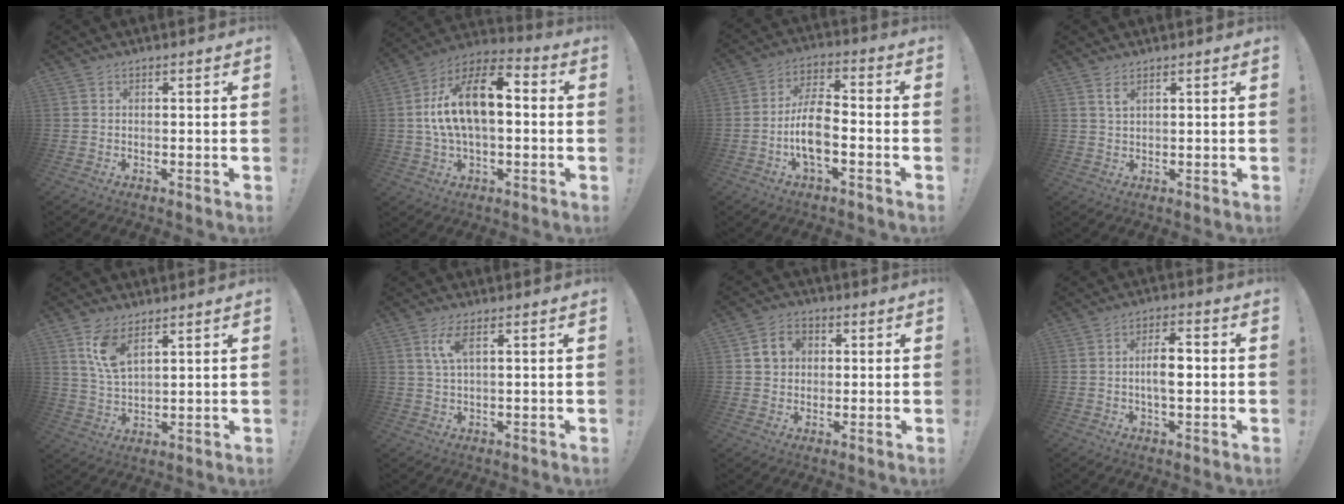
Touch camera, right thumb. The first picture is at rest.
{"total": 17.1, "force": [1.8, 8.9, 14.5], "torque": [-0.253, 0.002, 0.026]}
{"total": 11.2, "force": [-3.7, 5.1, 9.2], "torque": [-0.188, 0.014, -0.071]}
{"total": 2.3, "force": [1.4, 0.9, 1.7], "torque": [-0.028, -0.003, 0.023]}
{"total": 8.9, "force": [5.2, 4.2, 5.9], "torque": [-0.109, -0.017, 0.098]}
{"total": 4.9, "force": [2.1, 1.3, 4.3], "torque": [-0.086, 0.002, 0.036]}
{"total": 7.1, "force": [1.9, 5.9, 3.4], "torque": [-0.060, 0.013, 0.037]}
{"total": 7.0, "force": [-0.7, 3.1, 6.3], "torque": [-0.109, 0.010, -0.017]}